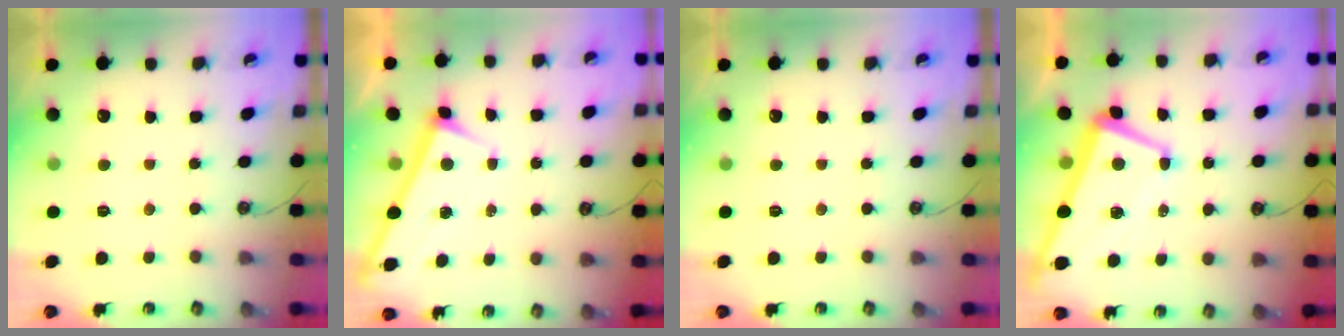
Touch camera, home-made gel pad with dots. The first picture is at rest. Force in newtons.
{"total": 3.2, "press": 3.2, "slide": 0.2}
{"total": 0.0}
{"total": 2.9, "press": 2.8, "slide": 0.9}